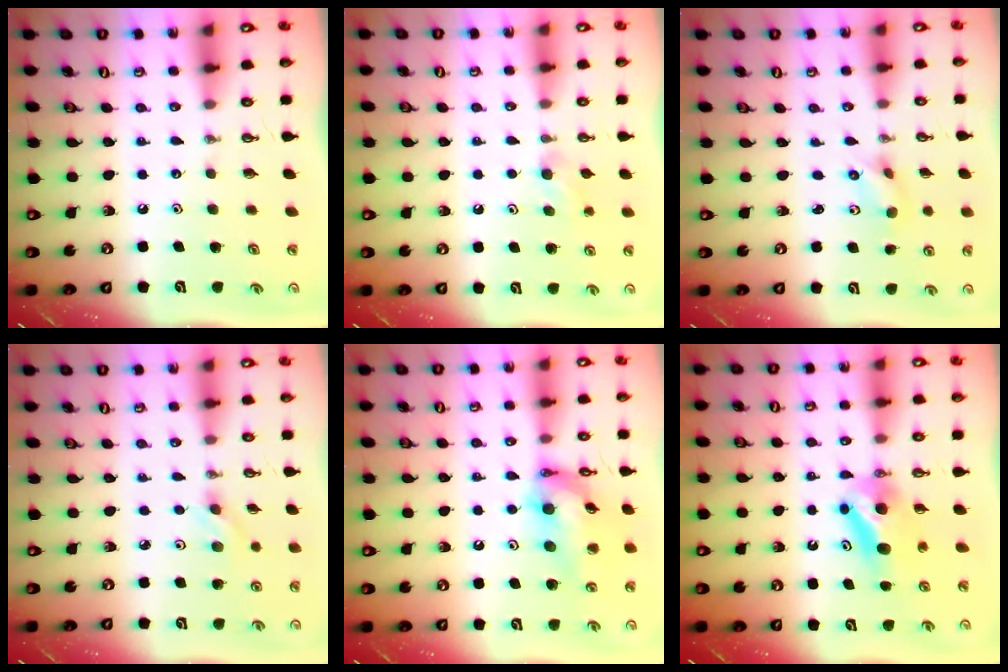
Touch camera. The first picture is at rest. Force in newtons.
{"total": 4.4, "press": 4.2, "slide": 1.1}
{"total": 2.9, "press": 1.1, "slide": 2.7}
{"total": 4.3, "press": 3.9, "slide": 1.9}
{"total": 14.9, "press": 14.8, "slide": 1.8}
{"total": 6.9, "press": 6.6, "slide": 1.9}